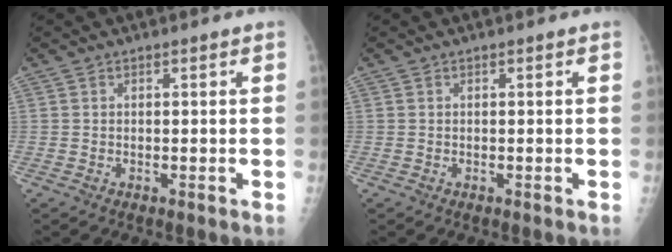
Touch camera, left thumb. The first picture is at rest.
{"total": 0.0}